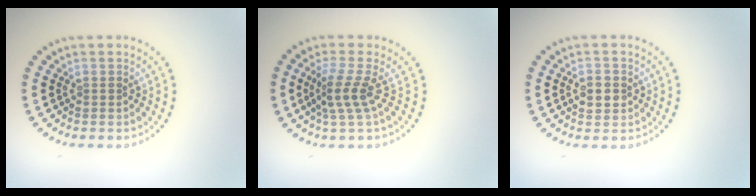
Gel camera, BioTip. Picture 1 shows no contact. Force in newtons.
{"total": 2.7, "press": 1.9, "slide": 1.9}
{"total": 2.4, "press": 2.4, "slide": 0.1}